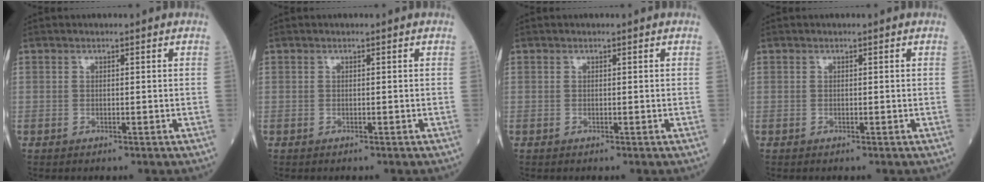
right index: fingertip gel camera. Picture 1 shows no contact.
{"total": 0.0}
{"total": 0.0}
{"total": 0.0}